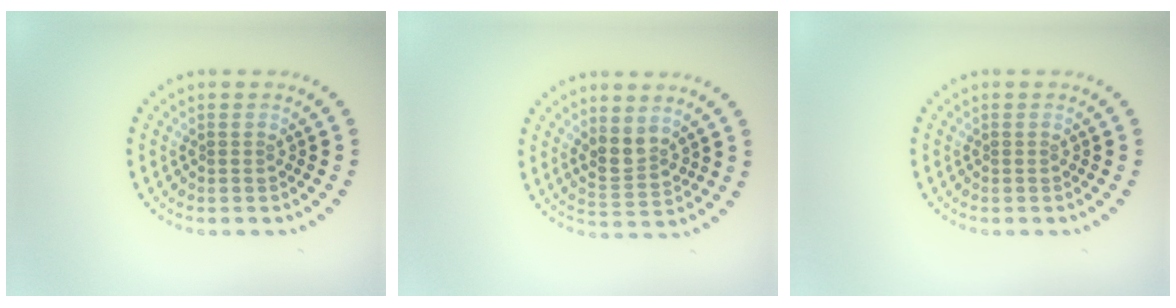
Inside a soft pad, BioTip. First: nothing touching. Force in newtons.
{"total": 2.6, "press": 2.4, "slide": 1.1}
{"total": 0.0}